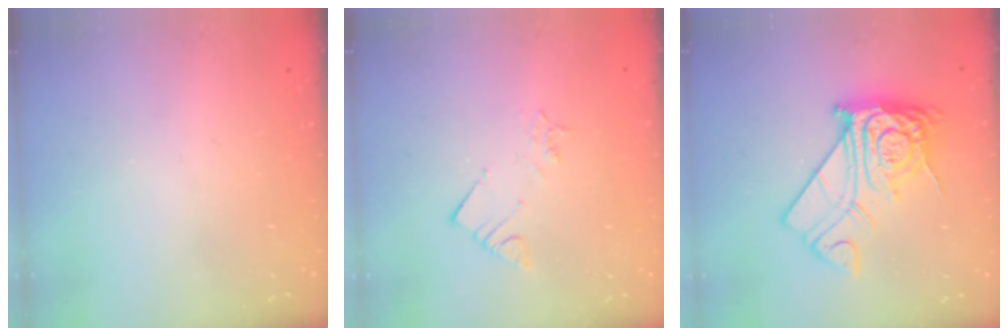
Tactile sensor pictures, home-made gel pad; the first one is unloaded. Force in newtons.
{"total": 2.8, "press": 2.7, "slide": 0.5}
{"total": 15.7, "press": 15.6, "slide": 1.6}